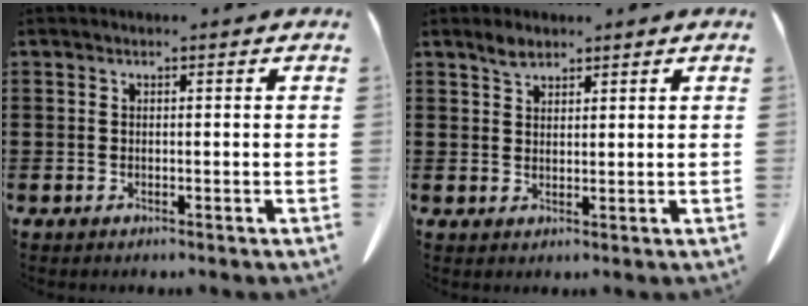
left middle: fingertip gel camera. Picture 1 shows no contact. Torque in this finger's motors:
{"motor_torque": [0.01, 0.04, 0.01, 0.02]}